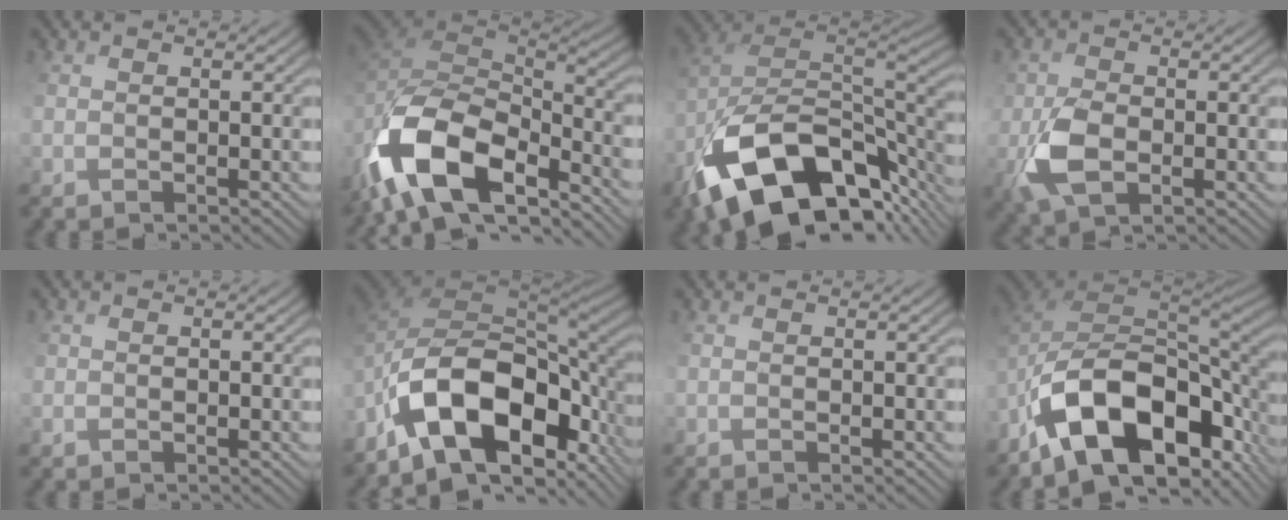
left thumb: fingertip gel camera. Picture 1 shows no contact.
{"total": 15.2, "force": [-6.8, 6.8, 11.7], "torque": [-0.293, -0.021, -0.114]}
{"total": 17.3, "force": [-9.1, 9.1, 11.6], "torque": [-0.230, -0.021, -0.147]}
{"total": 4.9, "force": [-0.8, 3.2, 3.6], "torque": [-0.078, -0.007, -0.013]}
{"total": 0.6, "force": [-0.1, 0.6, 0.0], "torque": [0.006, -0.003, -0.001]}
{"total": 16.6, "force": [-6.6, 8.1, 12.9], "torque": [-0.270, -0.011, -0.109]}
{"total": 0.0}
{"total": 17.3, "force": [-8.3, 7.8, 13.0], "torque": [-0.259, -0.017, -0.130]}